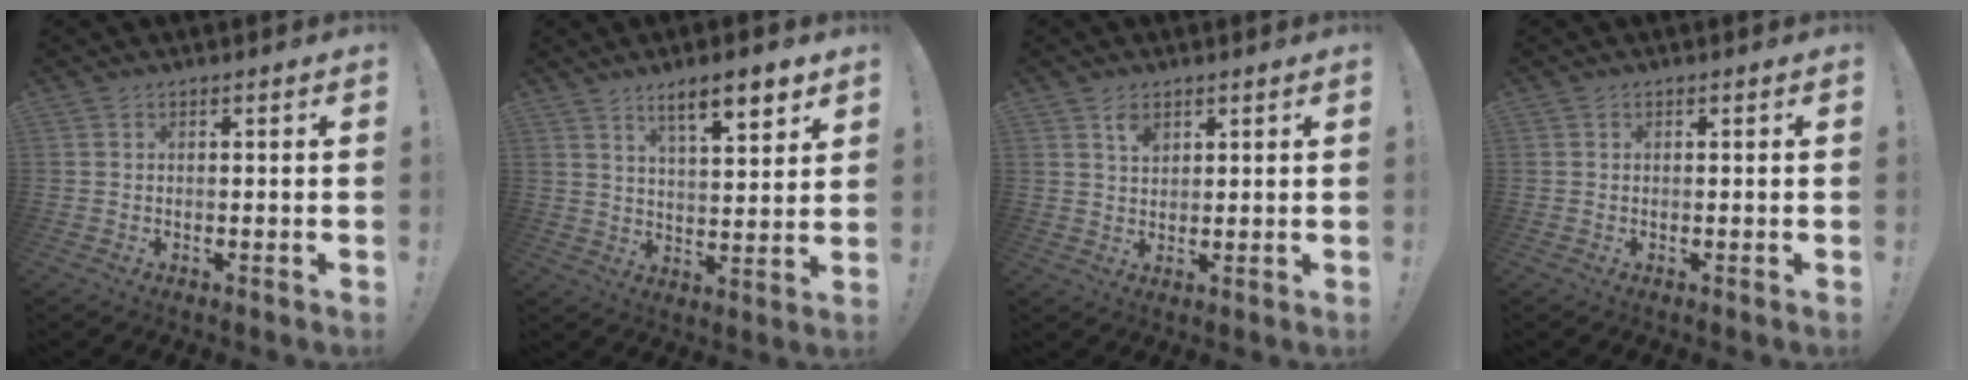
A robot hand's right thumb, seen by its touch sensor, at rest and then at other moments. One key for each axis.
{"total": 10.2, "fx": 6.9, "fy": 2.3, "fz": 7.2, "tx": -0.103, "ty": -0.037, "tz": 0.112}
{"total": 3.8, "fx": 2.3, "fy": 2.3, "fz": 1.8, "tx": -0.011, "ty": -0.016, "tz": 0.036}
{"total": 0.0}